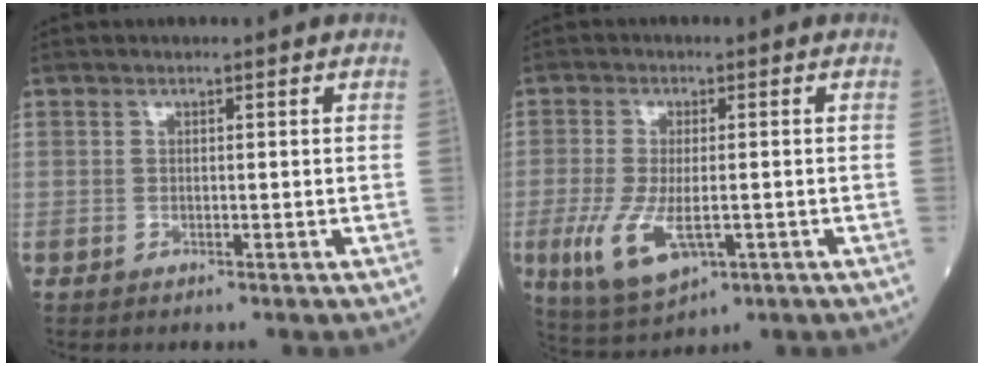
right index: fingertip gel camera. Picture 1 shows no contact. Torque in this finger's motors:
{"motor_torque": [0.92, -0.01, 0.57, 0.15]}